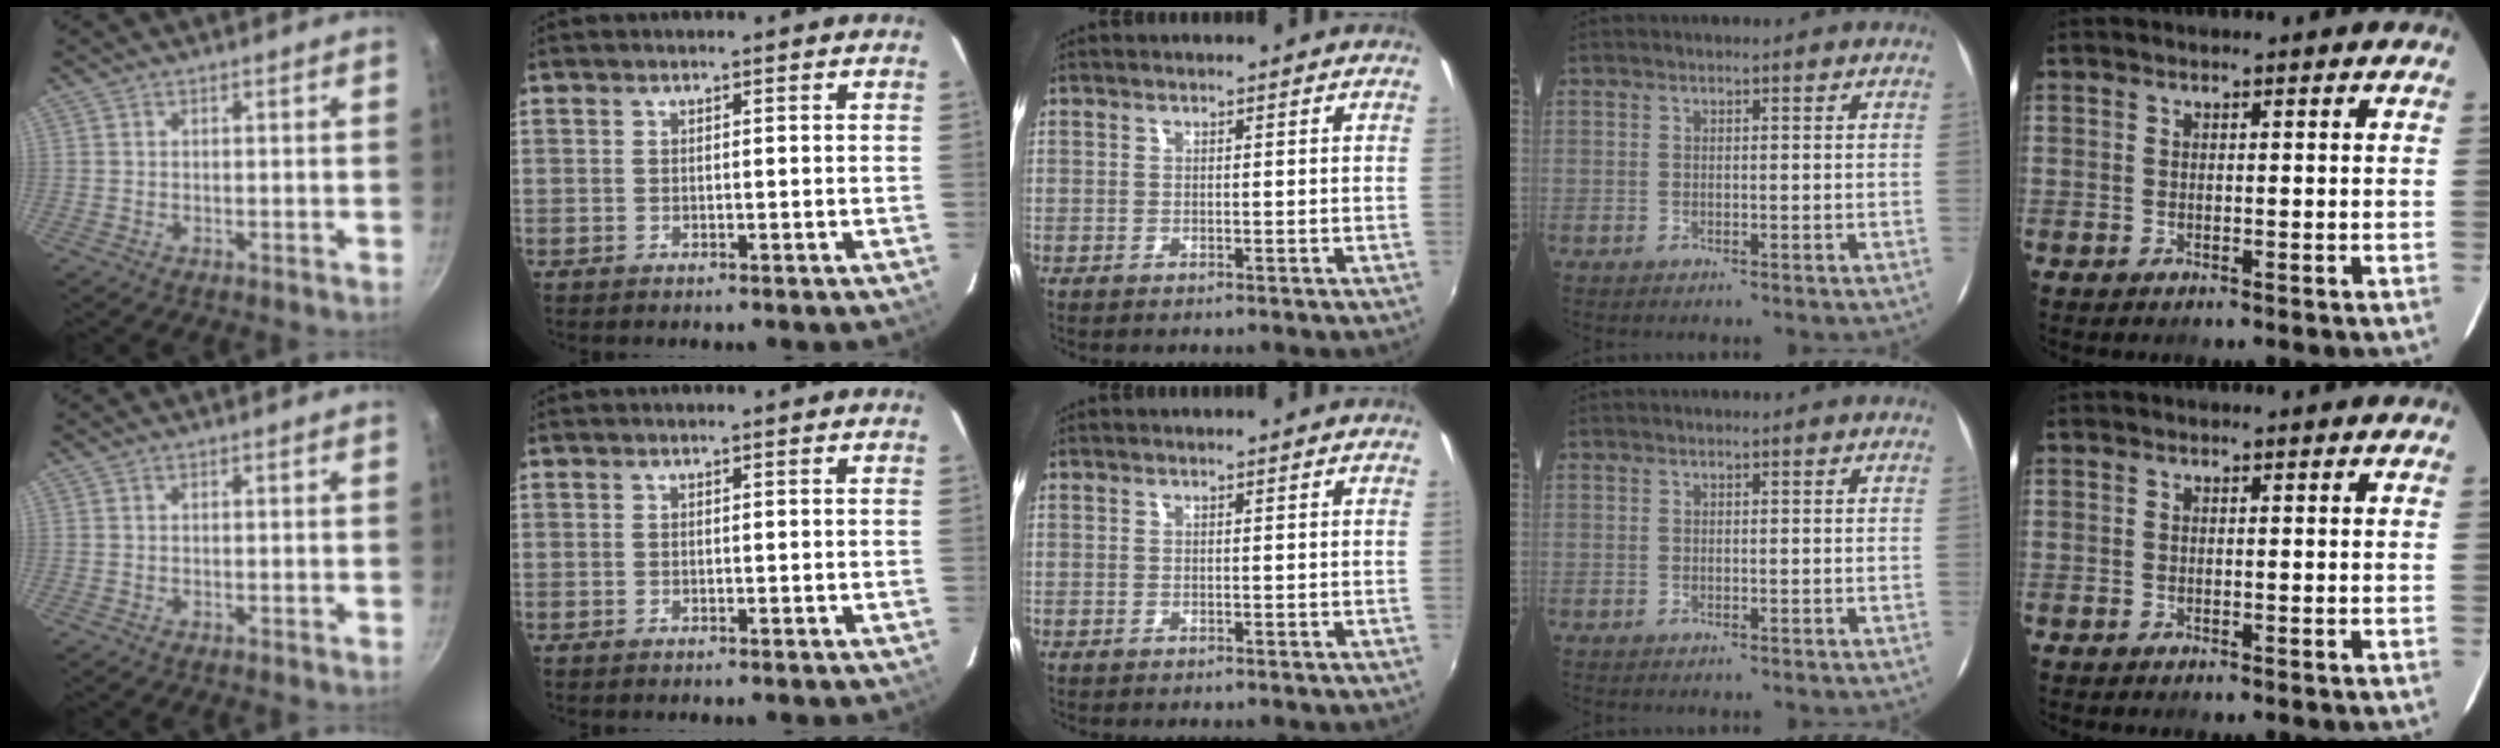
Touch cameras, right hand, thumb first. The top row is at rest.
{}